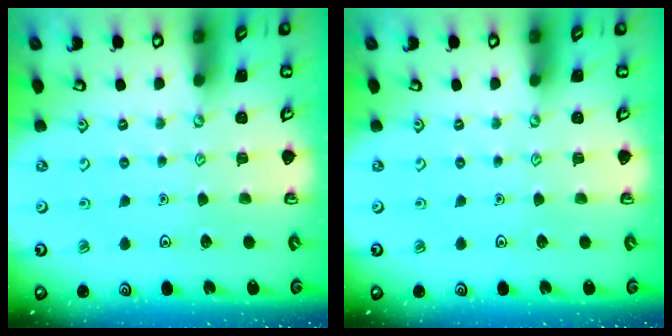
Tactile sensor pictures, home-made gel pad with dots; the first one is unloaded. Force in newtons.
{"total": 0.0}